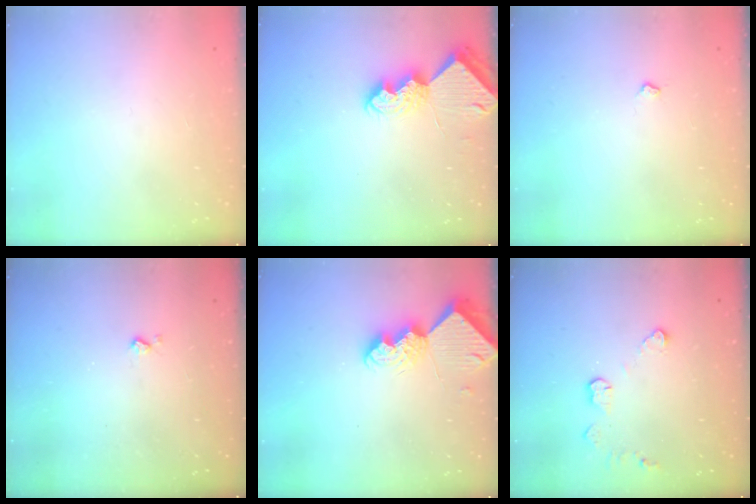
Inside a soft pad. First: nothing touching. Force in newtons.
{"total": 7.8, "press": 7.7, "slide": 0.7}
{"total": 3.1, "press": 3.0, "slide": 0.5}
{"total": 3.5, "press": 3.5, "slide": 0.5}
{"total": 8.5, "press": 8.4, "slide": 0.7}
{"total": 4.6, "press": 4.6, "slide": 0.2}